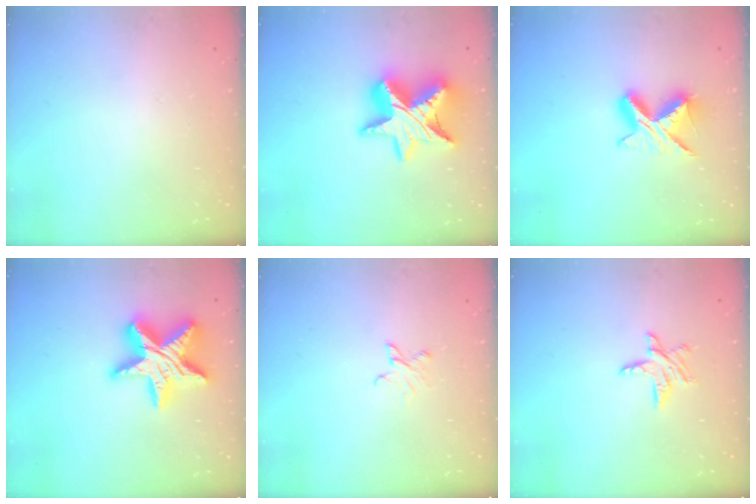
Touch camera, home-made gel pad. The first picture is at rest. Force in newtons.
{"total": 16.2, "press": 16.1, "slide": 1.7}
{"total": 8.7, "press": 8.6, "slide": 0.6}
{"total": 19.7, "press": 19.6, "slide": 1.9}
{"total": 3.6, "press": 3.6, "slide": 0.4}
{"total": 7.3, "press": 7.2, "slide": 0.5}